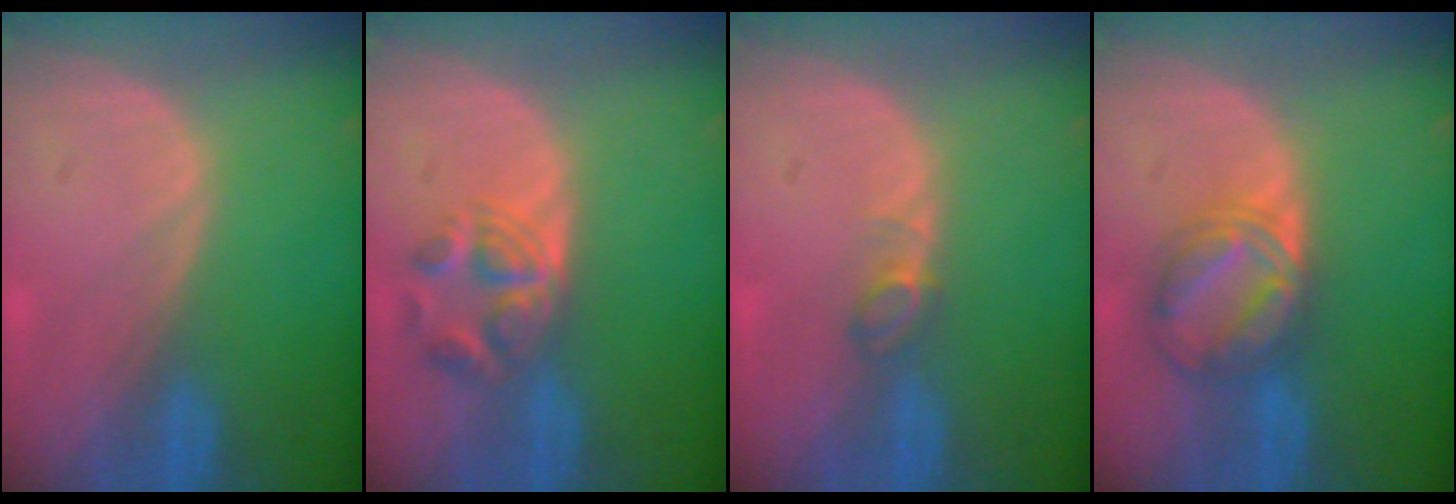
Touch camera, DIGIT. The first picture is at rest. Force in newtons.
{"total": 5.6, "press": 5.0, "slide": 2.7}
{"total": 2.1, "press": 2.1, "slide": 0.4}
{"total": 6.9, "press": 6.9, "slide": 0.4}